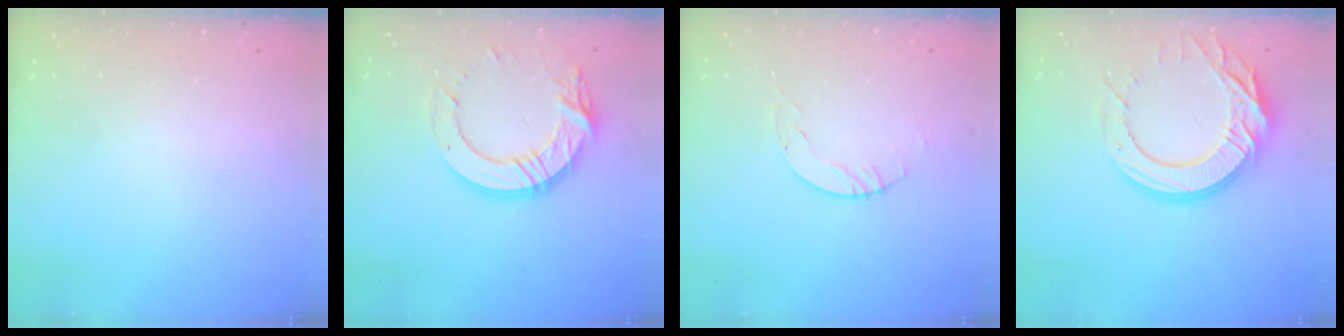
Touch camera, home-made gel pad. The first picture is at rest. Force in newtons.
{"total": 15.2, "press": 15.1, "slide": 1.5}
{"total": 3.1, "press": 3.1, "slide": 0.4}
{"total": 17.9, "press": 17.8, "slide": 1.9}